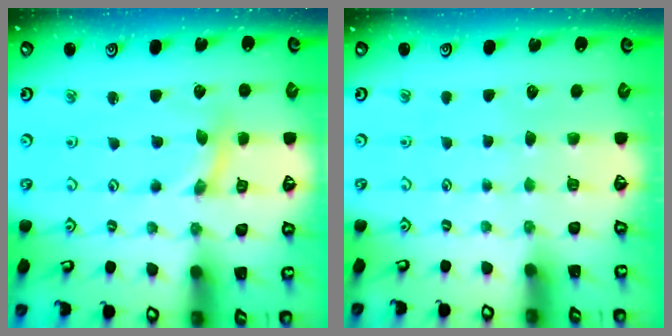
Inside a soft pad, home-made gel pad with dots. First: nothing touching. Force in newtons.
{"total": 0.0}